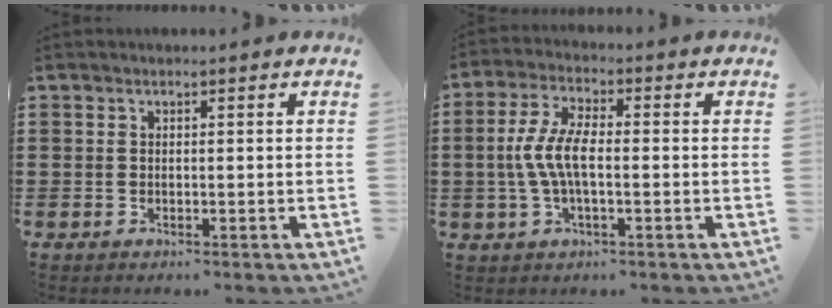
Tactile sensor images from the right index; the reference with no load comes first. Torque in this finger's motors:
{"motor_torque": [1.02, -0.24, 0.37, 0.21]}